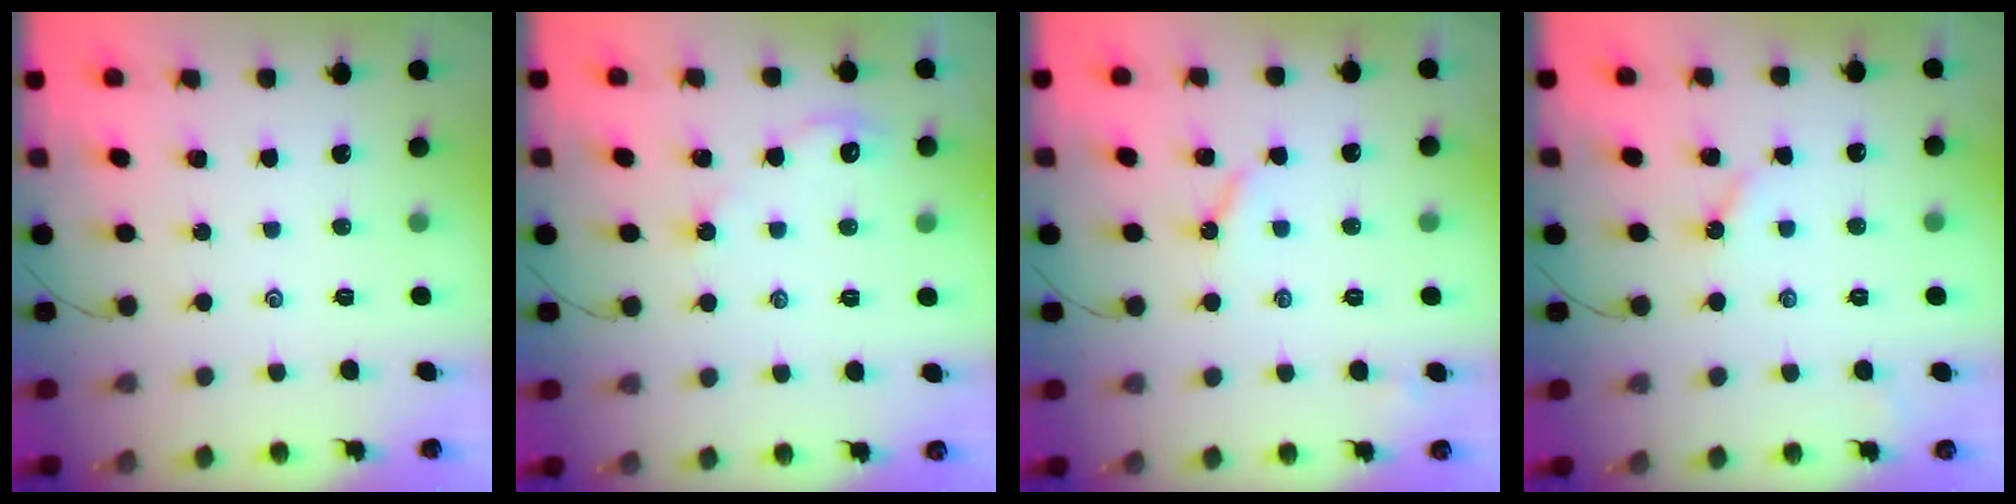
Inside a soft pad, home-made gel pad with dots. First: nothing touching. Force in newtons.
{"total": 2.5, "press": 2.5, "slide": 0.4}
{"total": 3.5, "press": 3.5, "slide": 0.6}
{"total": 2.4, "press": 2.3, "slide": 0.3}